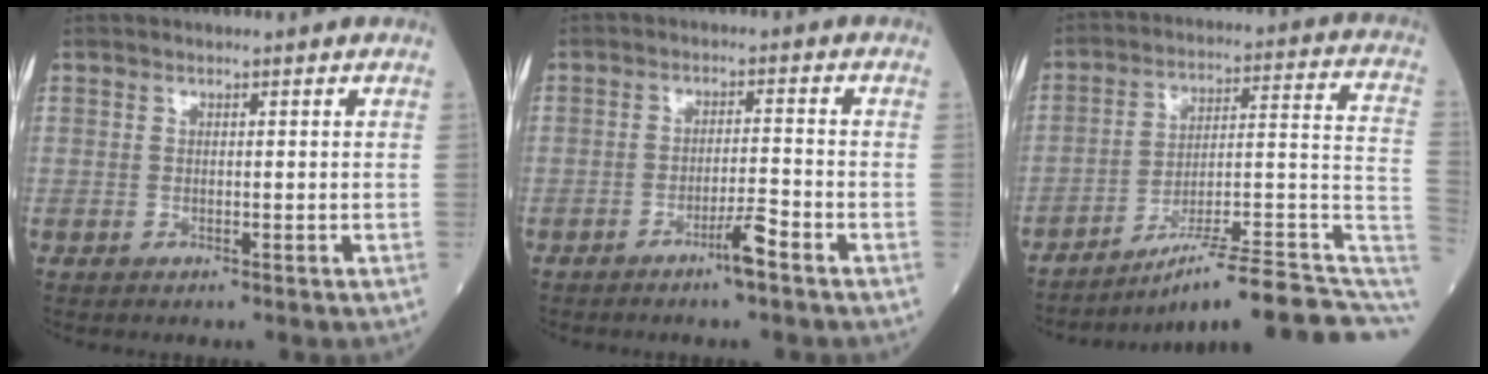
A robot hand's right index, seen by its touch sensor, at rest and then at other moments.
{"total": 3.7, "force": [-2.6, -0.3, 2.7], "torque": [-0.045, -0.003, -0.048]}
{"total": 19.0, "force": [-14.4, 1.6, 12.4], "torque": [-0.110, 0.042, -0.210]}